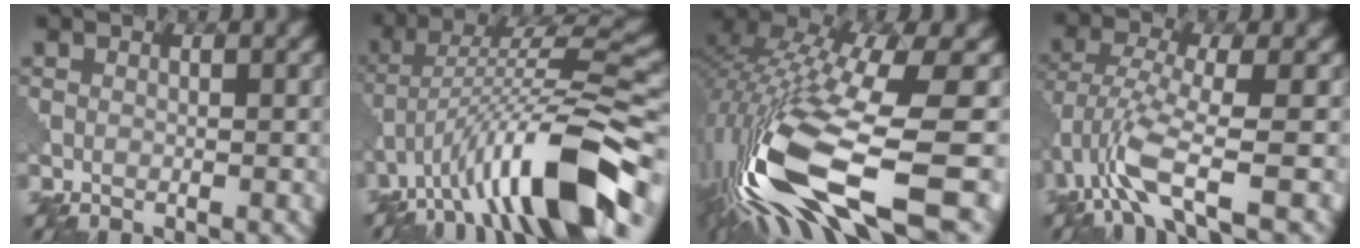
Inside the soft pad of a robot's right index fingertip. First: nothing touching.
{"total": 11.7, "force": [-6.2, 2.9, 9.5], "torque": [-0.160, 0.018, -0.108]}
{"total": 16.3, "force": [-4.9, 5.3, 14.6], "torque": [-0.314, -0.040, -0.073]}
{"total": 6.4, "force": [-3.5, 1.7, 5.1], "torque": [-0.109, 0.000, -0.072]}